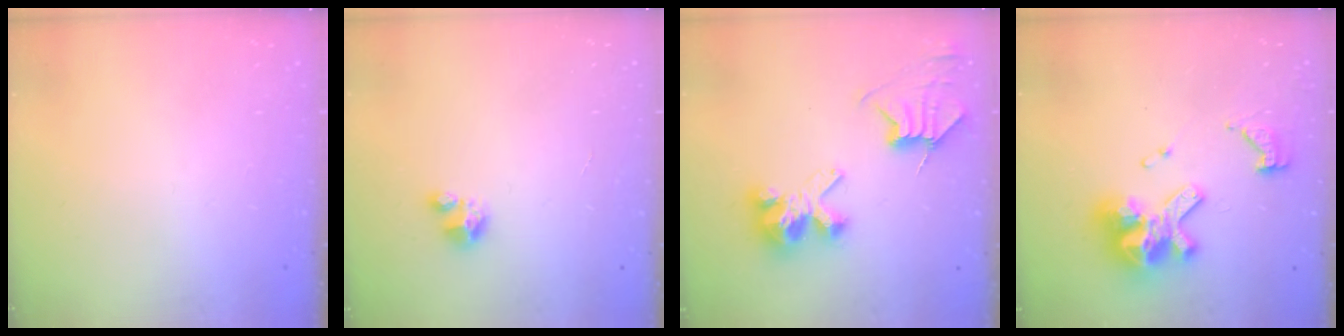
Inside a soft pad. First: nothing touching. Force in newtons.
{"total": 2.8, "press": 2.8, "slide": 0.2}
{"total": 8.6, "press": 8.5, "slide": 1.1}
{"total": 14.4, "press": 14.4, "slide": 1.6}